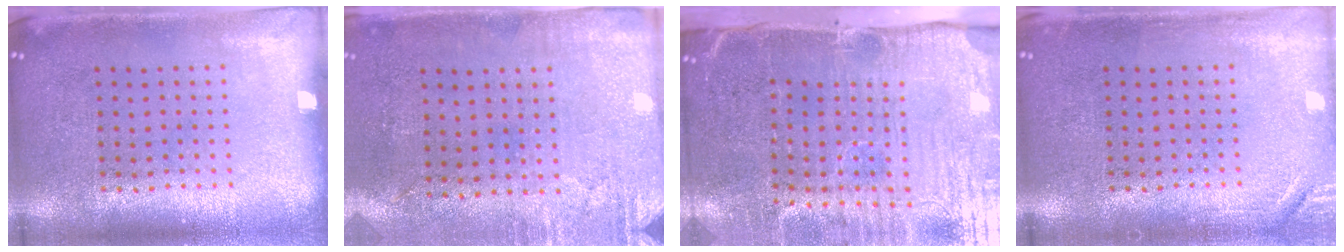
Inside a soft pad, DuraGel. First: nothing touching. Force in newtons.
{"total": 2.9, "press": 2.4, "slide": 1.7}
{"total": 5.4, "press": 4.4, "slide": 3.1}
{"total": 1.5, "press": 1.5, "slide": 0.3}